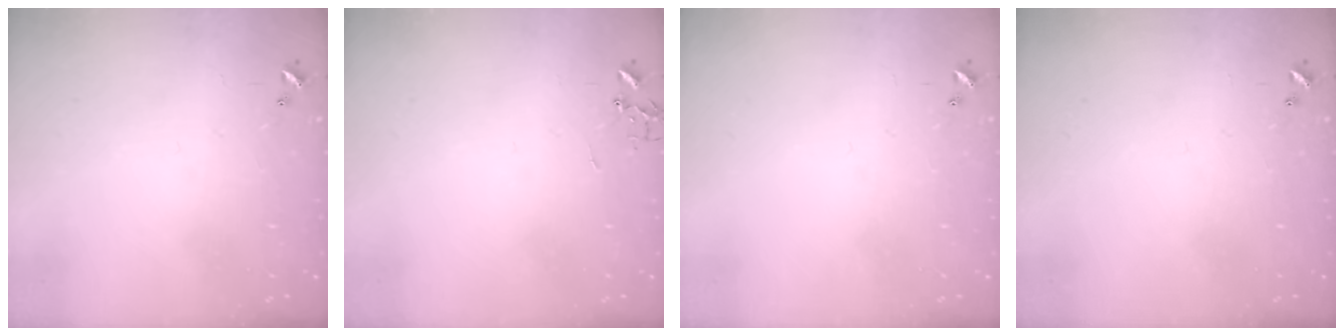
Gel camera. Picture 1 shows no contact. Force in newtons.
{"total": 0.0}
{"total": 0.0}
{"total": 0.0}